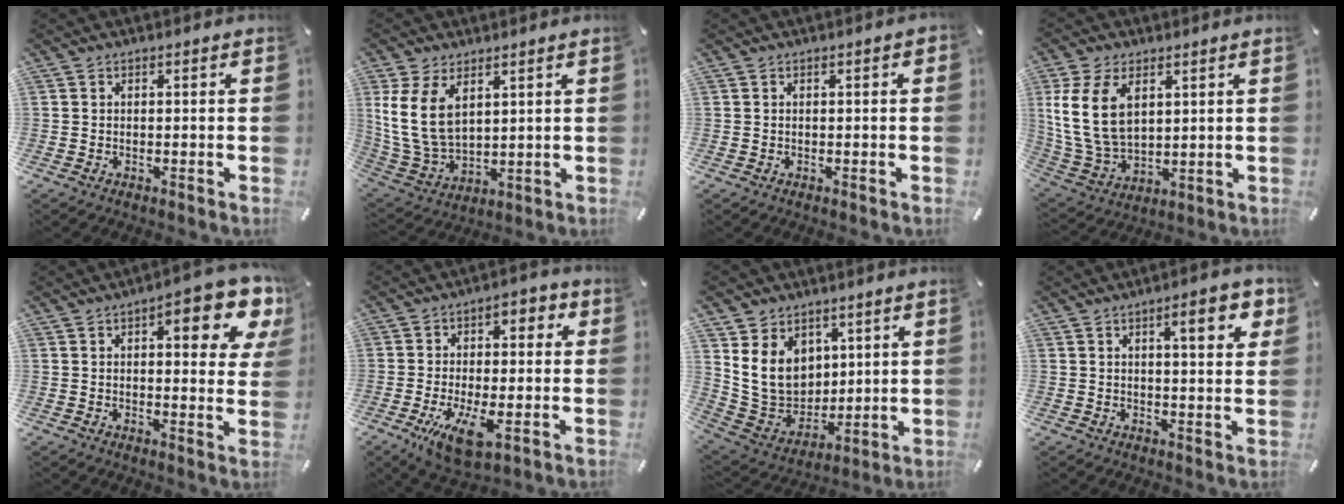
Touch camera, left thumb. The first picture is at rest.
{"total": 11.5, "force": [4.7, 7.4, 7.5], "torque": [-0.185, -0.020, 0.087]}
{"total": 0.9, "force": [-0.1, 0.1, 0.9], "torque": [-0.015, -0.001, -0.001]}
{"total": 13.2, "force": [4.6, 8.7, 8.8], "torque": [-0.216, -0.011, 0.082]}
{"total": 12.9, "force": [6.0, 5.0, 10.3], "torque": [-0.126, -0.034, 0.096]}
{"total": 14.0, "force": [-4.2, 6.9, 11.3], "torque": [-0.181, 0.005, -0.071]}
{"total": 13.0, "force": [4.5, 11.0, 5.3], "torque": [-0.126, -0.030, 0.093]}
{"total": 8.8, "force": [3.9, 2.4, 7.4], "torque": [-0.102, -0.011, 0.056]}